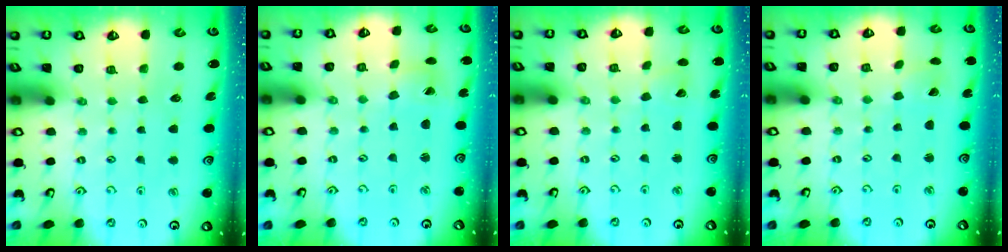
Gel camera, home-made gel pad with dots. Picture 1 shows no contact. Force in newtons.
{"total": 1.3, "press": 1.3, "slide": 0.1}
{"total": 2.6, "press": 2.6, "slide": 0.3}
{"total": 1.8, "press": 1.8, "slide": 0.1}